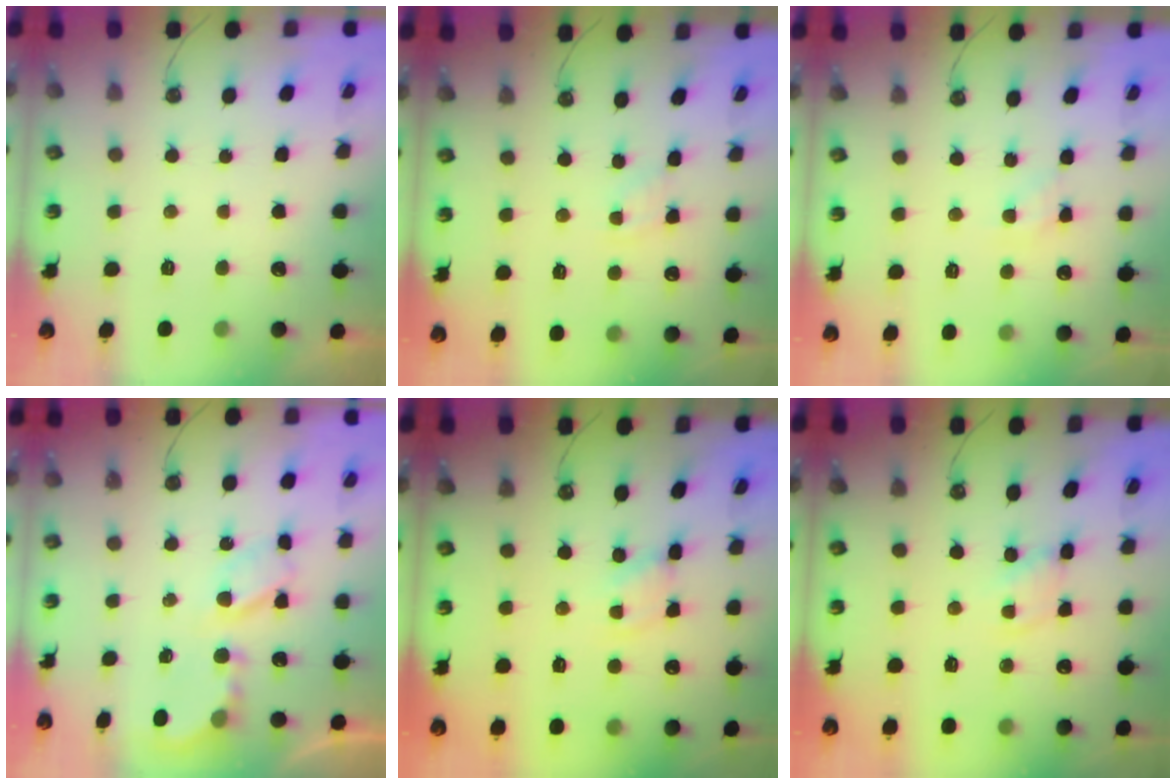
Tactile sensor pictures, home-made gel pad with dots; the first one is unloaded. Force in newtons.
{"total": 3.2, "press": 3.1, "slide": 0.5}
{"total": 4.8, "press": 4.8, "slide": 0.2}
{"total": 6.0, "press": 6.0, "slide": 0.4}
{"total": 1.9, "press": 1.9, "slide": 0.2}
{"total": 1.9, "press": 1.9, "slide": 0.3}